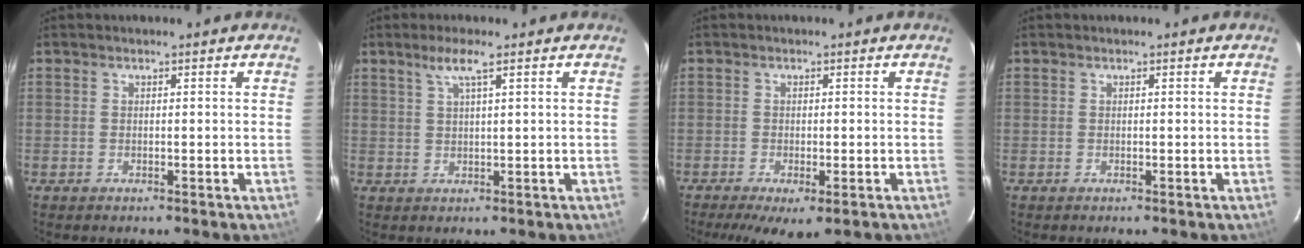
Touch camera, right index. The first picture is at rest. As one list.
[{"total": 3.4, "force": [2.0, -0.1, 2.7], "torque": [-0.054, 0.004, 0.040]}, {"total": 7.2, "force": [-4.5, 2.1, 5.2], "torque": [-0.104, -0.027, -0.066]}, {"total": 0.0}]